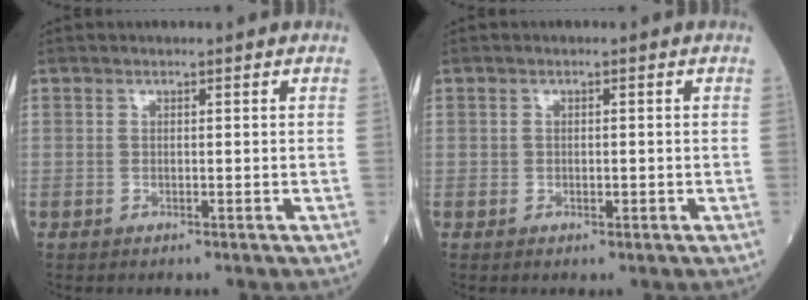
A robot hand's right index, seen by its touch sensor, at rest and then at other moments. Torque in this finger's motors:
{"motor_torque": [-0.12, -0.17, -0.09, -0.01]}